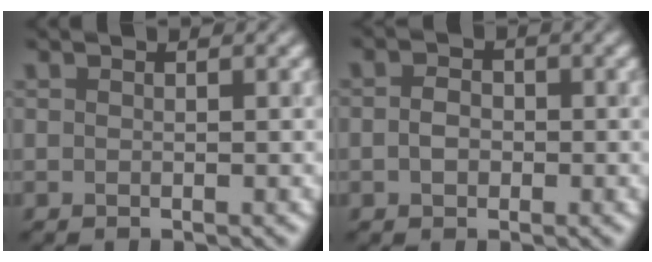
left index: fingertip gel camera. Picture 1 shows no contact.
{"total": 1.9, "force": [-0.3, 1.5, 1.2], "torque": [-0.020, 0.001, -0.012]}